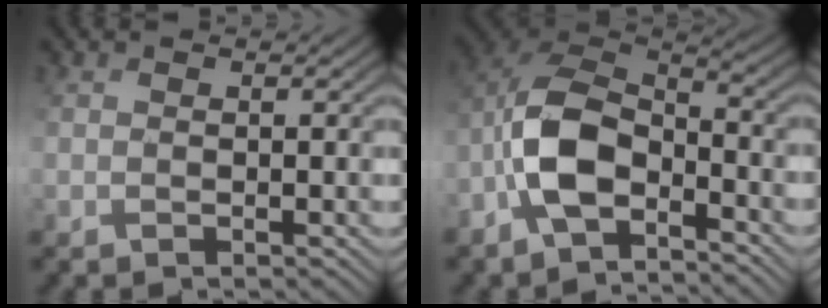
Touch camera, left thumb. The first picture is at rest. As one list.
[{"total": 10.0, "force": [-4.4, 4.9, 7.6], "torque": [-0.162, 0.007, -0.104]}]